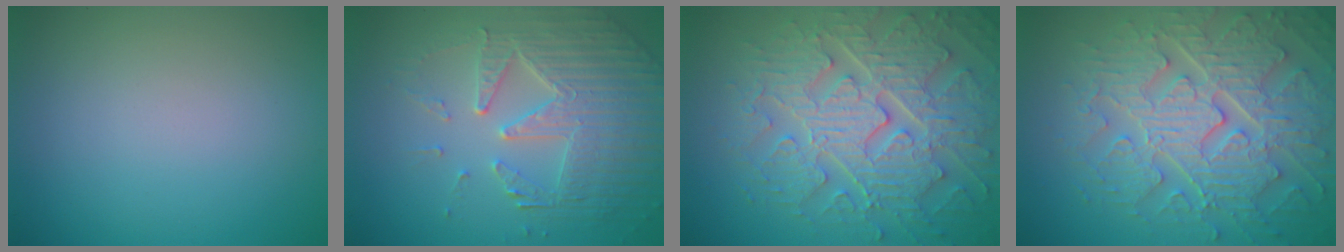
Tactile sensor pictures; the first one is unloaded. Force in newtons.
{"total": 5.9, "press": 4.7, "slide": 3.6}
{"total": 8.5, "press": 6.5, "slide": 5.4}
{"total": 8.5, "press": 6.5, "slide": 5.4}